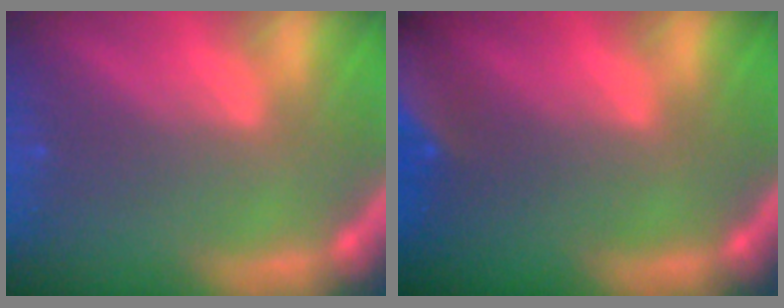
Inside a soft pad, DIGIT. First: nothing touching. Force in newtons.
{"total": 8.5}